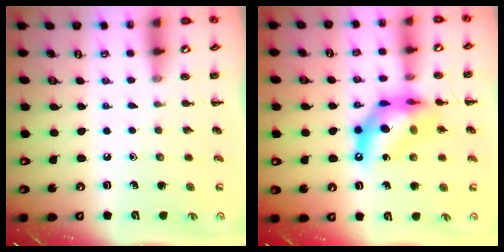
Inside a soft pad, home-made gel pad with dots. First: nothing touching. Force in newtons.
{"total": 13.0, "press": 12.6, "slide": 3.0}